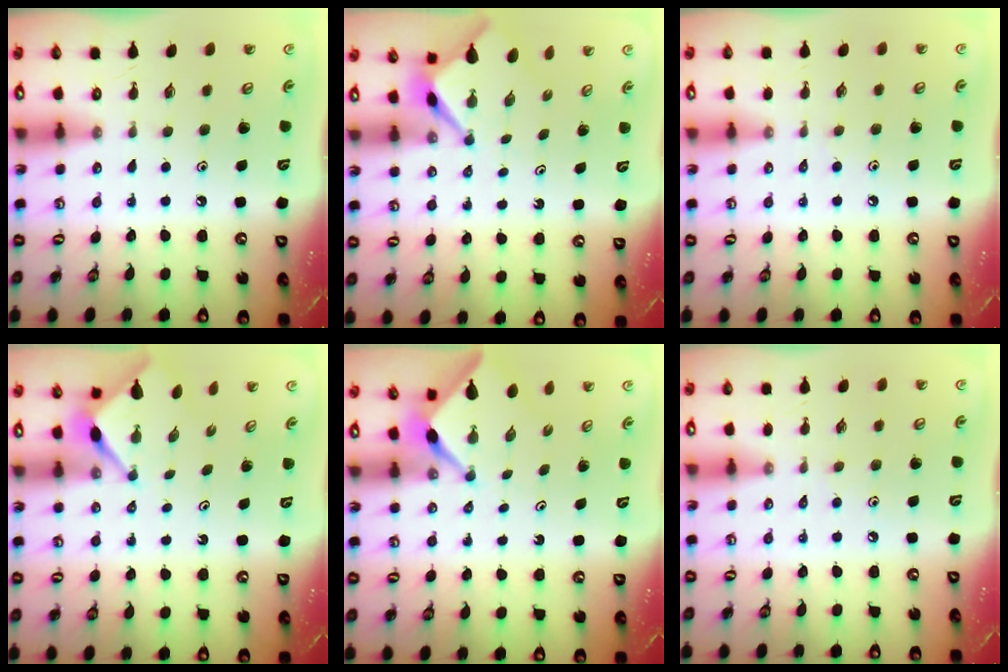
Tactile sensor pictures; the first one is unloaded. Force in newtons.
{"total": 3.2, "press": 3.2, "slide": 0.2}
{"total": 1.8, "press": 1.7, "slide": 0.4}
{"total": 2.8, "press": 2.8, "slide": 0.3}
{"total": 2.2, "press": 2.2, "slide": 0.2}
{"total": 3.3, "press": 3.2, "slide": 0.4}